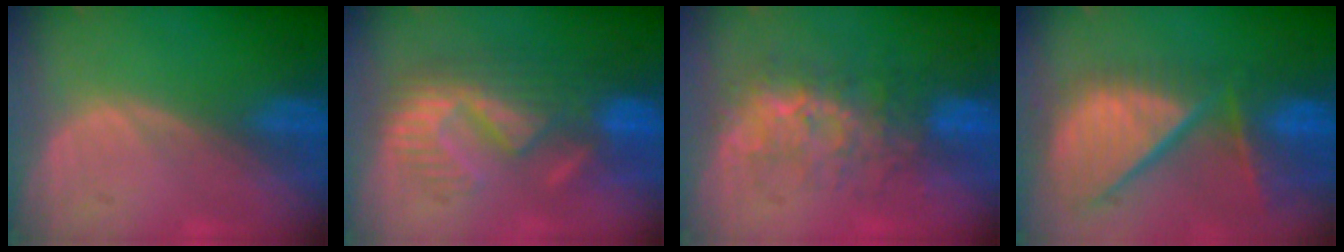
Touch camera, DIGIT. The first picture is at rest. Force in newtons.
{"total": 9.3, "press": 9.0, "slide": 2.6}
{"total": 7.6, "press": 7.3, "slide": 2.3}
{"total": 13.0, "press": 10.9, "slide": 7.1}